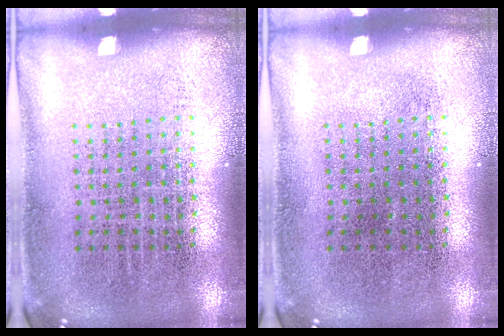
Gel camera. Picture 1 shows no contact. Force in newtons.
{"total": 0.0}